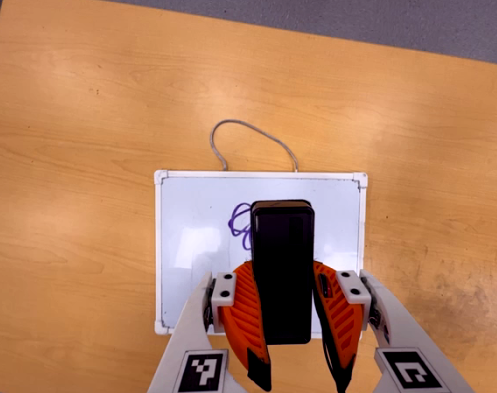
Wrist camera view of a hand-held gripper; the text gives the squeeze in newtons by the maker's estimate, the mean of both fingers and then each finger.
{"total": 8.8, "left": 6.6, "right": 11.0}